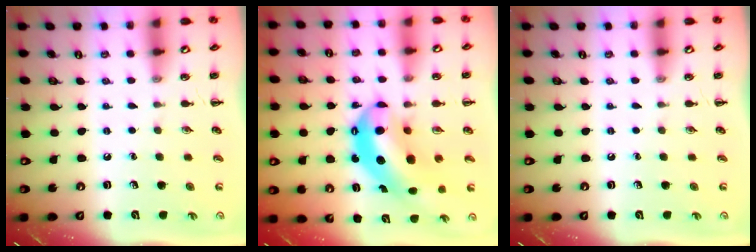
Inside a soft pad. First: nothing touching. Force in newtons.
{"total": 12.0, "press": 11.6, "slide": 3.0}
{"total": 0.0}